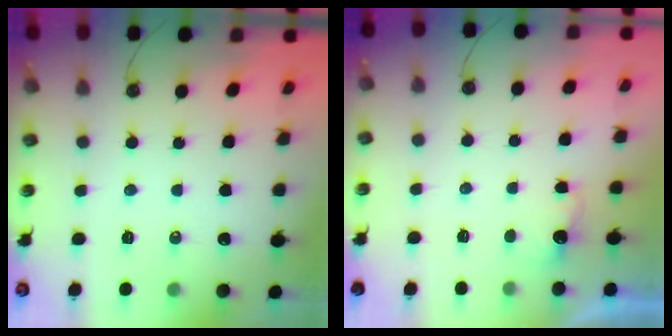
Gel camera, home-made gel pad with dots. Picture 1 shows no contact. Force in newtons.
{"total": 2.4, "press": 2.3, "slide": 0.7}